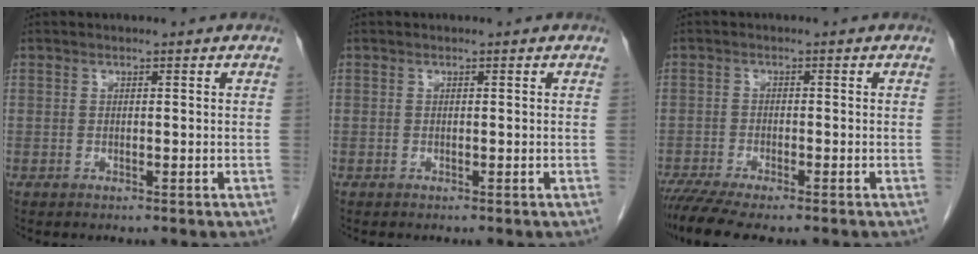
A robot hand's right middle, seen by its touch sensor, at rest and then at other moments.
{"total": 0.0}
{"total": 6.4, "force": [-5.2, 0.7, 3.7], "torque": [-0.061, -0.014, -0.086]}